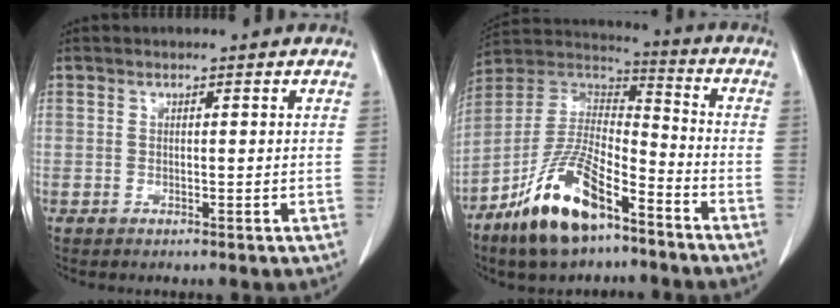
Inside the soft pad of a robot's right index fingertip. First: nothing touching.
{"total": 15.7, "force": [-9.7, 5.1, 11.3], "torque": [-0.227, 0.003, -0.177]}